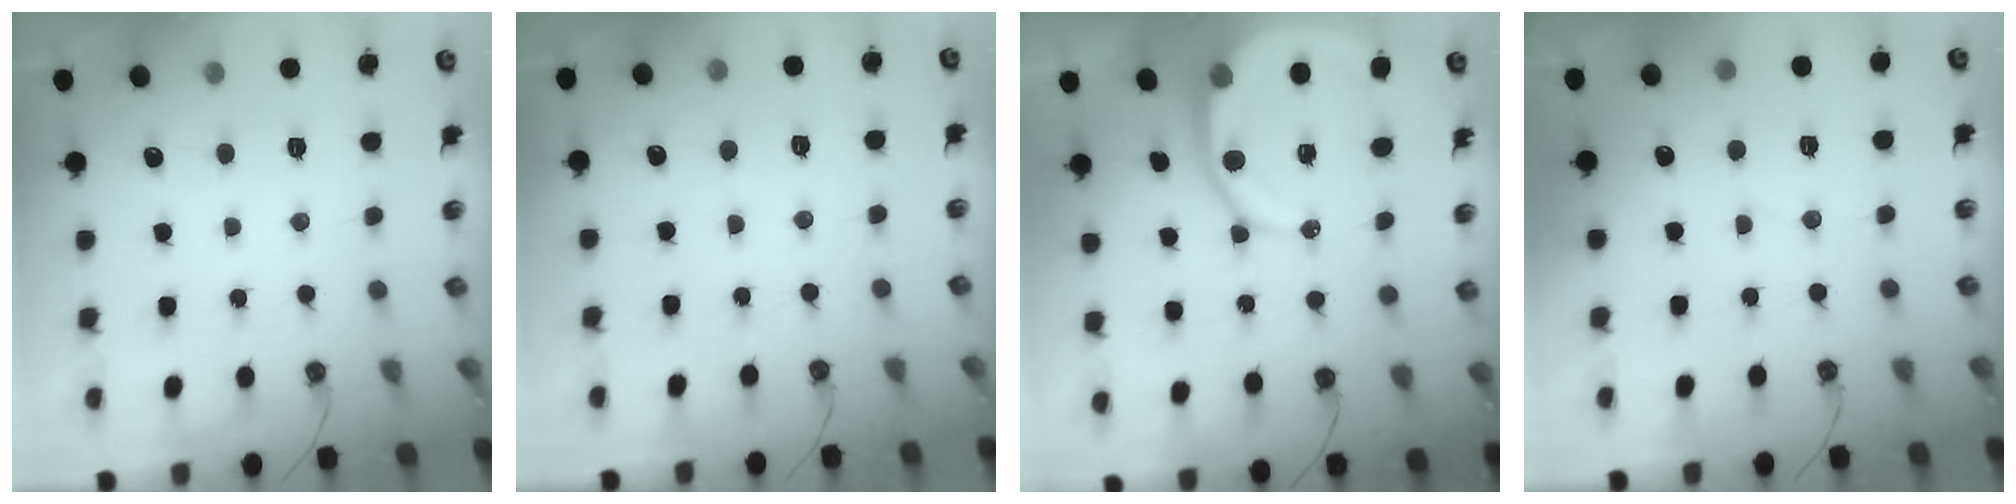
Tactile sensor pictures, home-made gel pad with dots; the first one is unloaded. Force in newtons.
{"total": 4.1, "press": 4.0, "slide": 0.4}
{"total": 12.1, "press": 12.0, "slide": 1.6}
{"total": 1.8, "press": 1.5, "slide": 1.1}